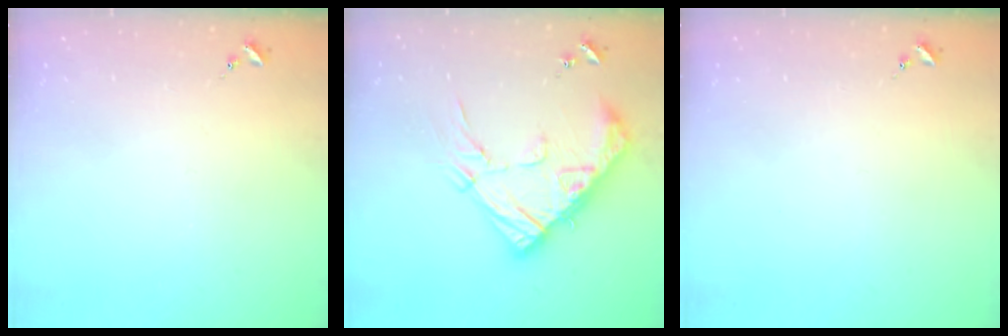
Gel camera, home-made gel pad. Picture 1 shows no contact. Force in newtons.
{"total": 19.5, "press": 19.4, "slide": 1.8}
{"total": 0.0}